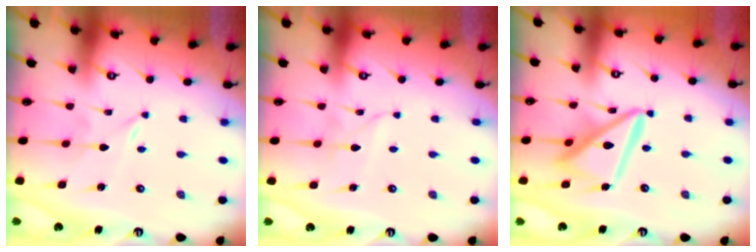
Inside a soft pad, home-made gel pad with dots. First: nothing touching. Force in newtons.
{"total": 2.2, "press": 2.2, "slide": 0.2}
{"total": 14.6, "press": 14.6, "slide": 1.4}